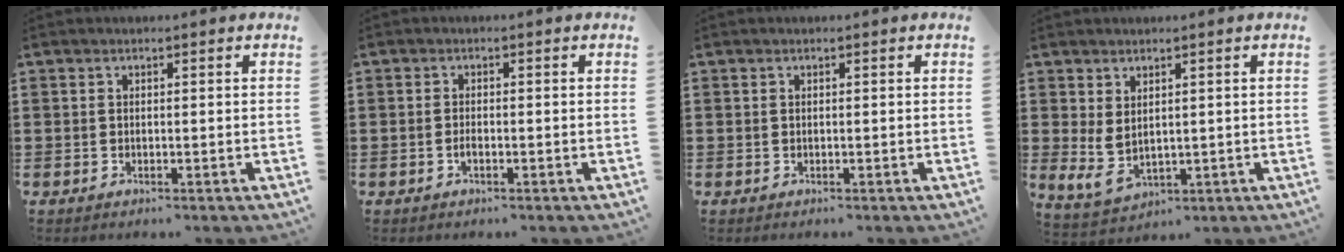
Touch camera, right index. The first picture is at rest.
{"total": 0.8, "force": [-0.5, 0.2, 0.6], "torque": [-0.011, -0.004, -0.008]}
{"total": 0.0}
{"total": 3.2, "force": [1.4, 1.8, 2.2], "torque": [-0.069, -0.008, 0.023]}